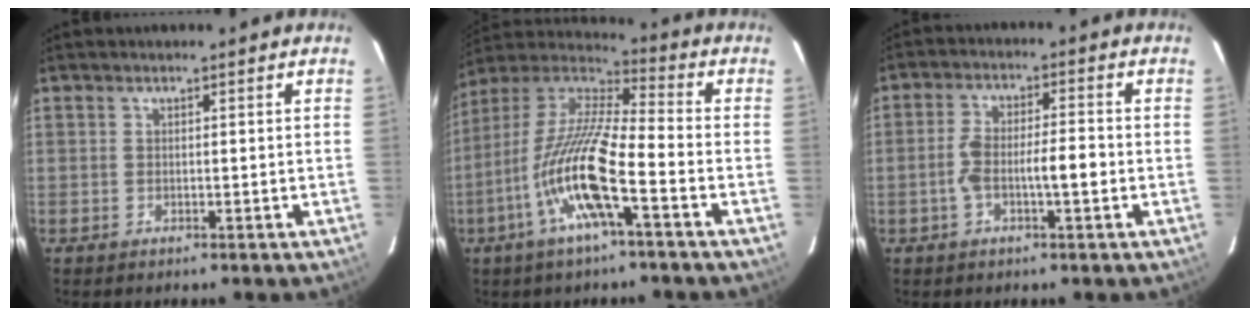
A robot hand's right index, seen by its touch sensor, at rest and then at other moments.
{"total": 15.4, "force": [-5.6, 1.8, 14.2], "torque": [-0.292, 0.000, -0.113]}
{"total": 6.3, "force": [-1.6, 1.3, 5.9], "torque": [-0.118, 0.017, -0.029]}